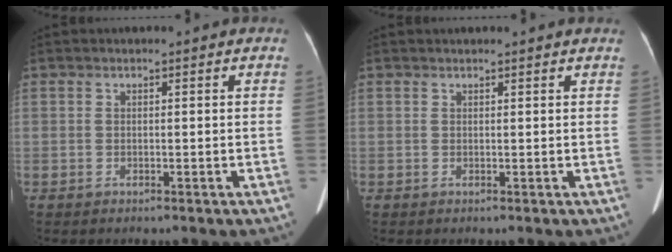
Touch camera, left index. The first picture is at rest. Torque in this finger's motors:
{"motor_torque": [0.00, -2.14, 0.19, 0.04]}